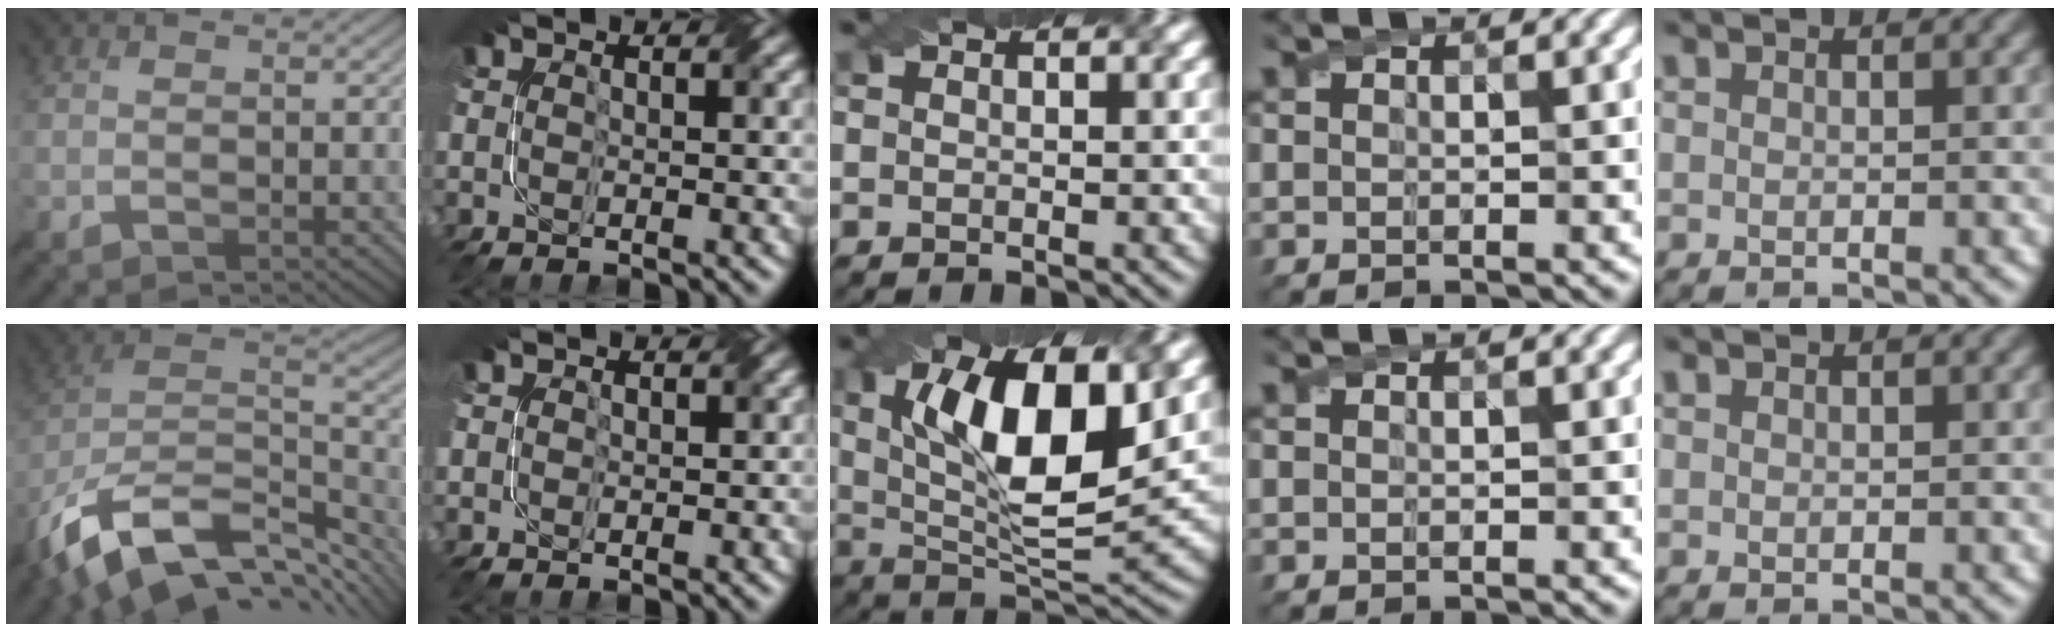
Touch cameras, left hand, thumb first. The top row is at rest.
{"thumb": {"total": 17.0, "force": [-9.4, 8.8, 11.2], "torque": [-0.261, -0.023, -0.151]}, "index": {"total": 0.8, "force": [0.2, 0.7, 0.2], "torque": [0.000, -0.004, -0.003]}, "middle": {"total": 12.1, "force": [3.0, 4.4, 10.9], "torque": [-0.171, 0.003, 0.049]}, "little": {"total": 0.5, "force": [-0.1, -0.3, -0.5], "torque": [0.003, 0.000, 0.004]}}